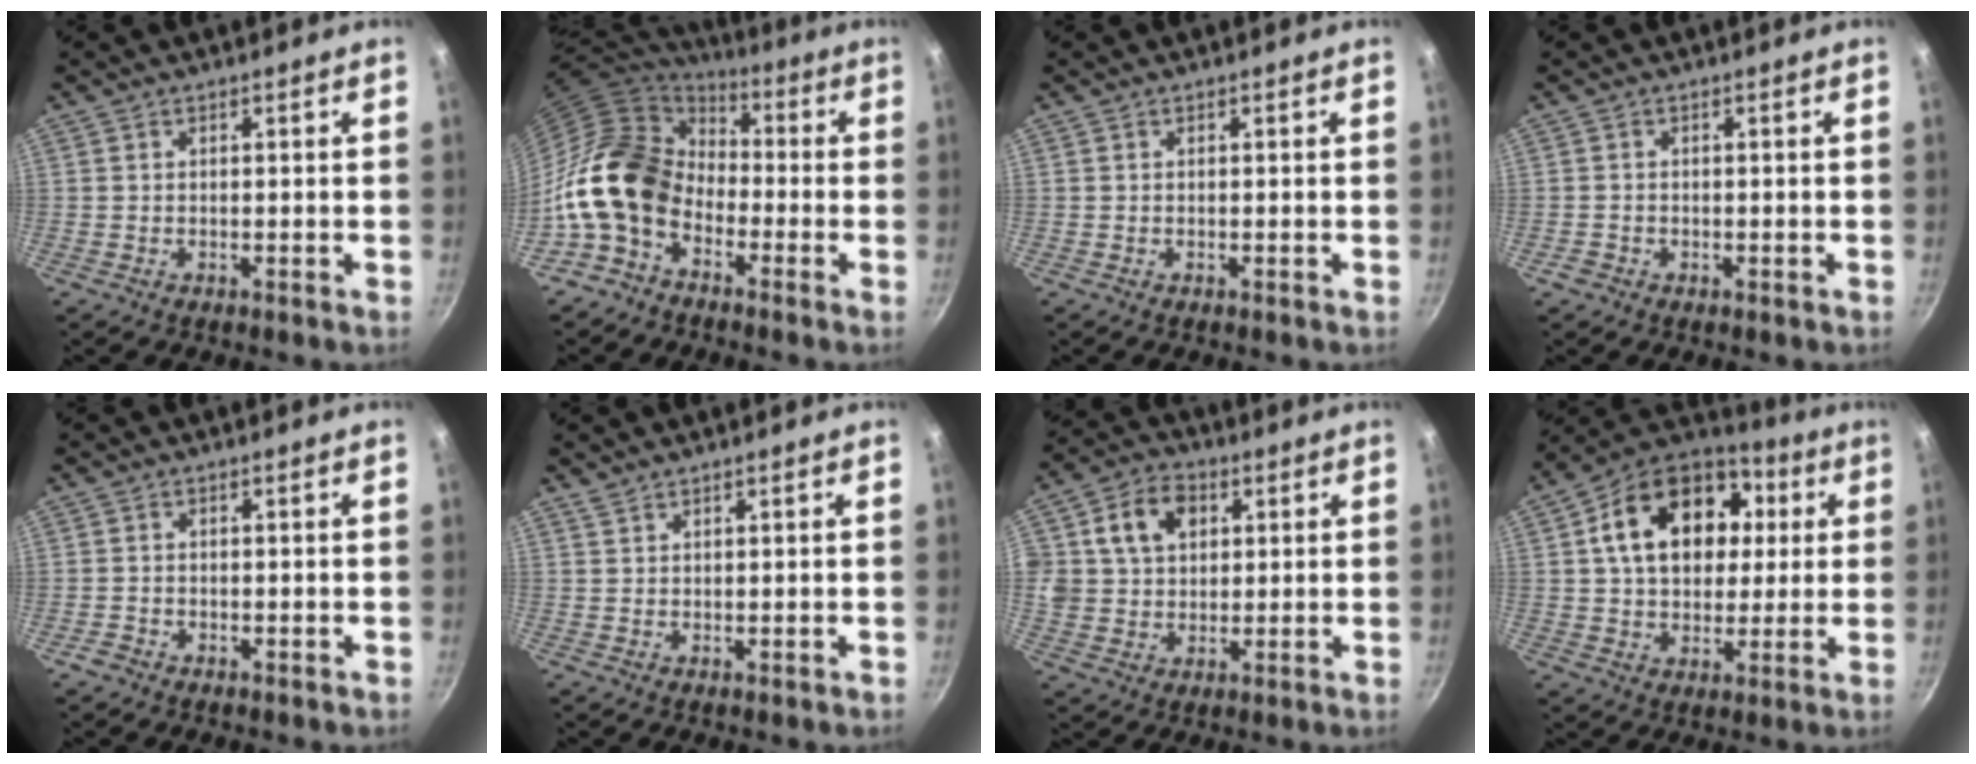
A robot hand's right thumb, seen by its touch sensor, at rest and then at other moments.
{"total": 15.6, "force": [-5.1, 11.3, 9.6], "torque": [-0.145, 0.055, -0.127]}
{"total": 0.0}
{"total": 1.3, "force": [-0.7, 1.1, 0.4], "torque": [-0.007, 0.002, -0.010]}
{"total": 1.4, "force": [-0.9, 1.0, 0.4], "torque": [-0.008, 0.004, -0.015]}
{"total": 1.1, "force": [1.1, 0.2, 0.3], "torque": [-0.001, -0.007, 0.022]}
{"total": 10.3, "force": [3.3, 8.2, 5.4], "torque": [-0.073, 0.003, 0.048]}
{"total": 20.6, "force": [4.6, 14.7, 13.7], "torque": [-0.204, 0.022, 0.065]}